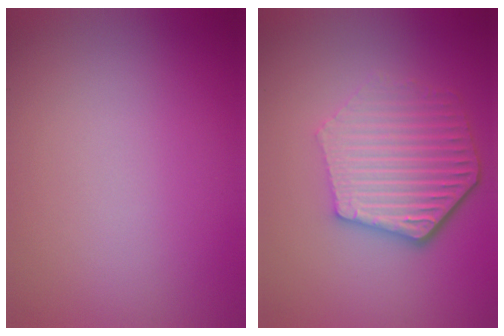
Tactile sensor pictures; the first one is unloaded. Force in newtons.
{"total": 6.1, "press": 4.6, "slide": 4.0}